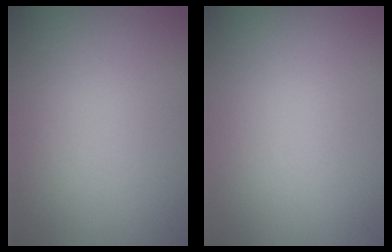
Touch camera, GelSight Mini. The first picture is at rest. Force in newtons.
{"total": 0.0}